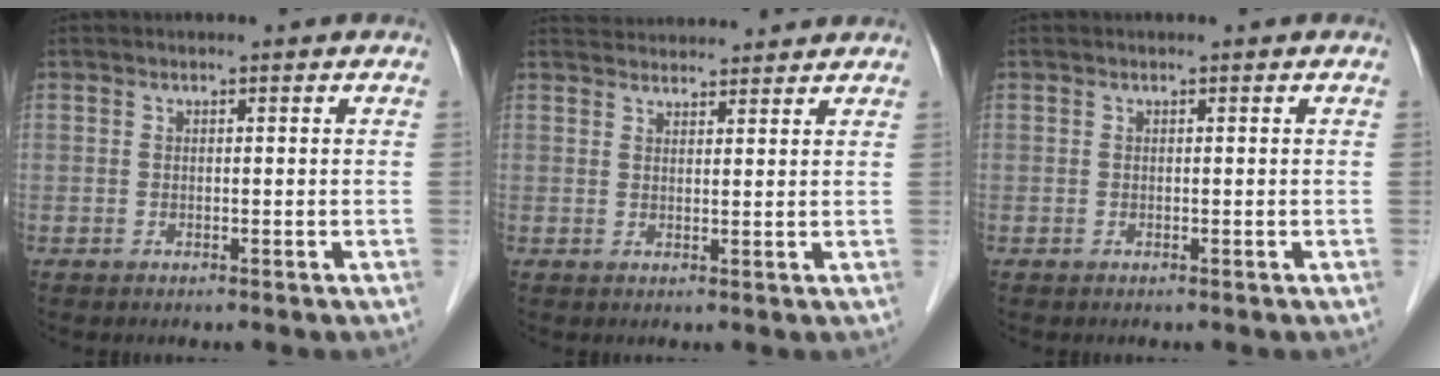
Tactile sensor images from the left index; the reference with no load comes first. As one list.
[{"total": 7.6, "force": [7.5, 0.9, 1.3], "torque": [-0.023, 0.035, 0.105]}, {"total": 0.0}]